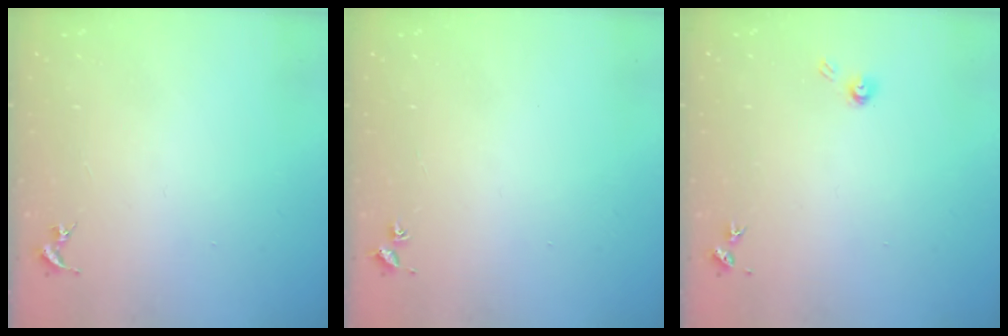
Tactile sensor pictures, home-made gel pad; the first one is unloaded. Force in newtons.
{"total": 1.9, "press": 1.9, "slide": 0.2}
{"total": 3.9, "press": 3.9, "slide": 0.4}